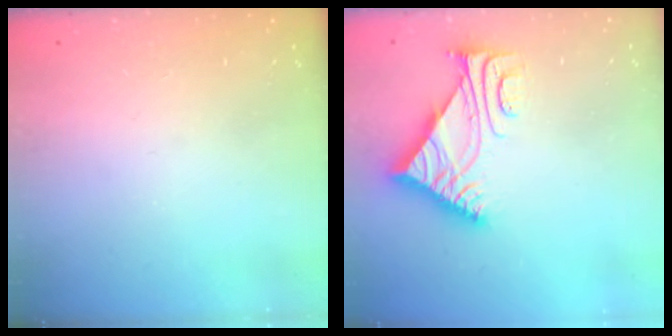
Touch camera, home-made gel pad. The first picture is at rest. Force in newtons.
{"total": 7.0, "press": 7.0, "slide": 0.2}